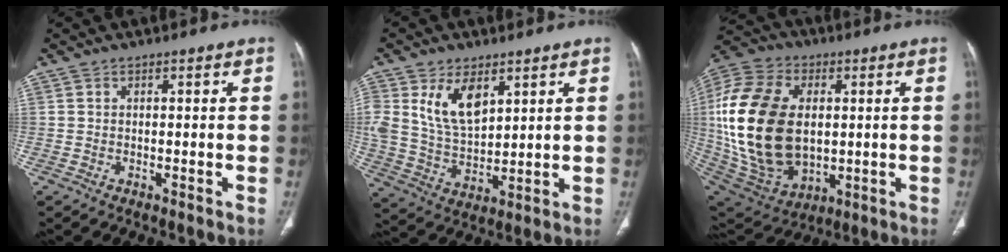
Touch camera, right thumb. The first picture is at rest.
{"total": 10.6, "force": [4.8, 6.0, 7.3], "torque": [-0.118, -0.022, 0.104]}
{"total": 26.9, "force": [1.6, 17.4, 20.5], "torque": [-0.422, -0.010, 0.047]}